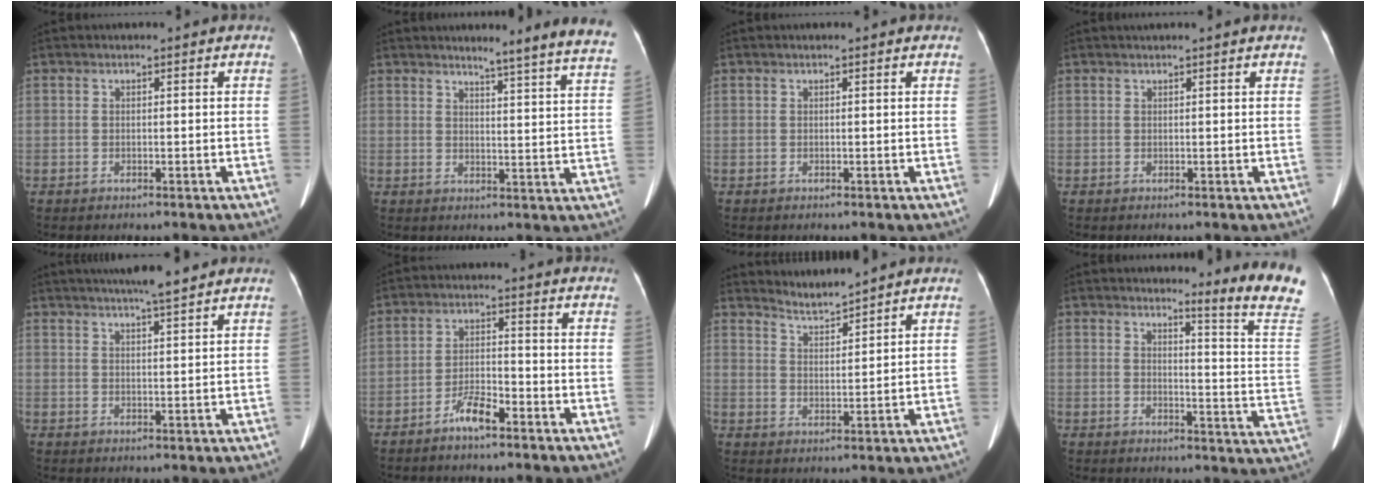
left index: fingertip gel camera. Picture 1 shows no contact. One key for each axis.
{"total": 12.3, "fx": 11.3, "fy": -1.6, "fz": 4.4, "tx": -0.051, "ty": -0.075, "tz": 0.117}
{"total": 0.7, "fx": 0.7, "fy": 0.1, "fz": 0.3, "tx": -0.010, "ty": 0.012, "tz": 0.007}
{"total": 1.8, "fx": 1.5, "fy": -0.4, "fz": 0.9, "tx": -0.012, "ty": 0.022, "tz": 0.029}
{"total": 7.5, "fx": 6.3, "fy": -0.3, "fz": 4.0, "tx": -0.065, "ty": 0.015, "tz": 0.091}
{"total": 4.6, "fx": -3.5, "fy": 0.9, "fz": 2.9, "tx": -0.061, "ty": 0.003, "tz": -0.064}
{"total": 3.5, "fx": 3.5, "fy": -0.7, "fz": -0.1, "tx": -0.005, "ty": -0.003, "tz": 0.071}
{"total": 11.5, "fx": 10.3, "fy": -2.0, "fz": 4.9, "tx": -0.054, "ty": -0.098, "tz": 0.106}